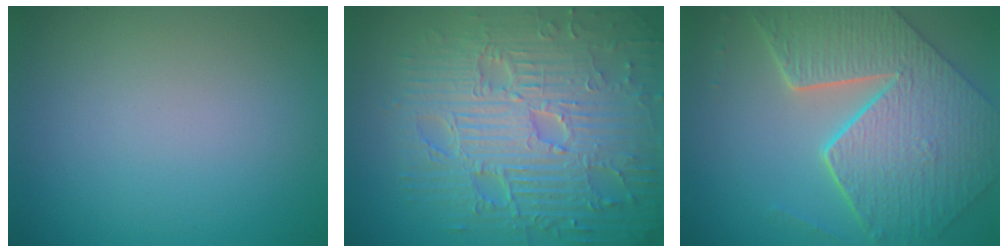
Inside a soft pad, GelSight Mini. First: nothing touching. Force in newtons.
{"total": 11.1, "press": 7.3, "slide": 8.4}
{"total": 9.4, "press": 6.7, "slide": 6.6}